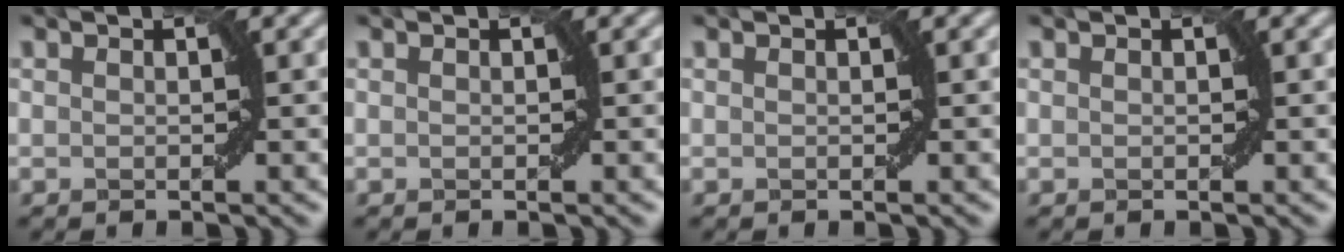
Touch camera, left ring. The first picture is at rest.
{"total": 0.0}
{"total": 0.0}
{"total": 0.0}